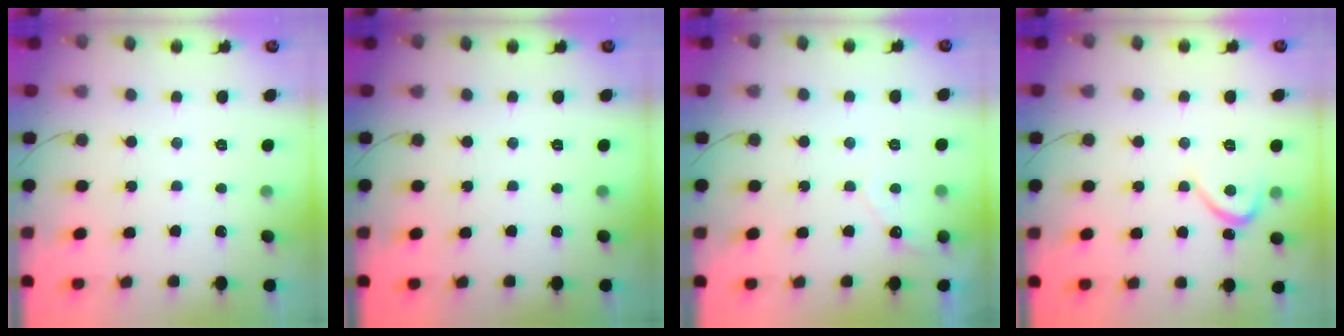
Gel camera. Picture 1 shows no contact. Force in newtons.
{"total": 0.0}
{"total": 4.0, "press": 4.0, "slide": 0.3}
{"total": 3.2, "press": 3.2, "slide": 0.3}